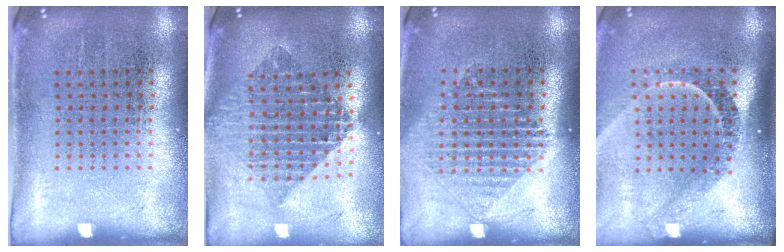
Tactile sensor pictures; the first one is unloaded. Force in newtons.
{"total": 2.1, "press": 1.7, "slide": 1.3}
{"total": 1.3, "press": 1.2, "slide": 0.5}
{"total": 2.3, "press": 1.6, "slide": 1.7}